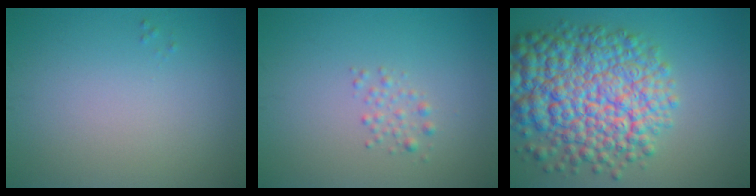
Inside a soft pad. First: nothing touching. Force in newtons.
{"total": 1.2, "press": 1.2, "slide": 0.0}
{"total": 12.4, "press": 12.4, "slide": 0.4}